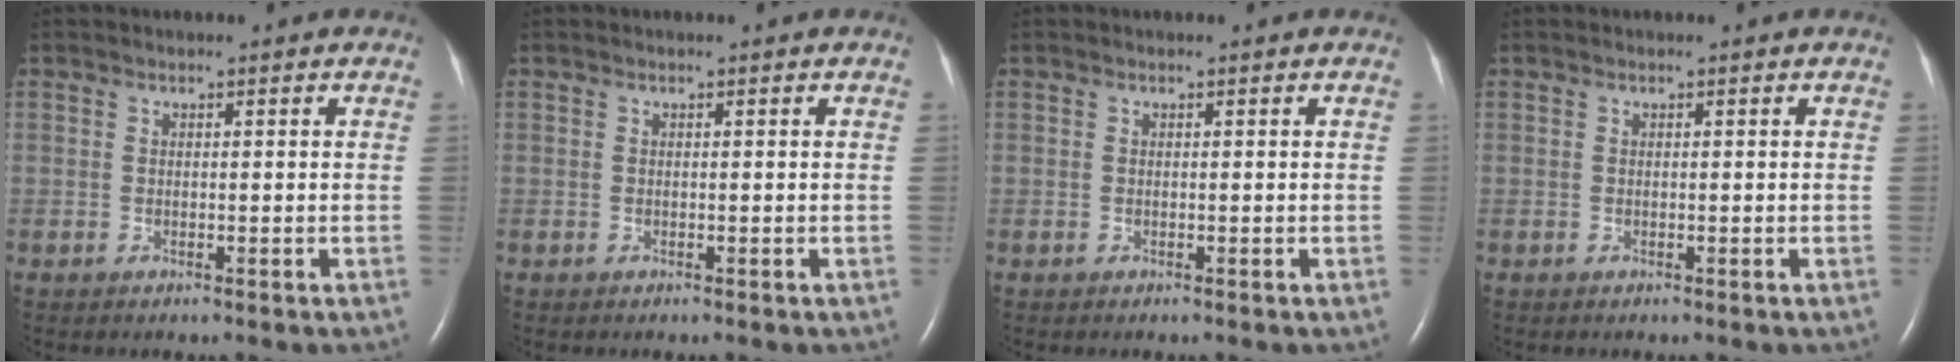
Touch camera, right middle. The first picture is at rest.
{"total": 0.0}
{"total": 0.0}
{"total": 0.0}